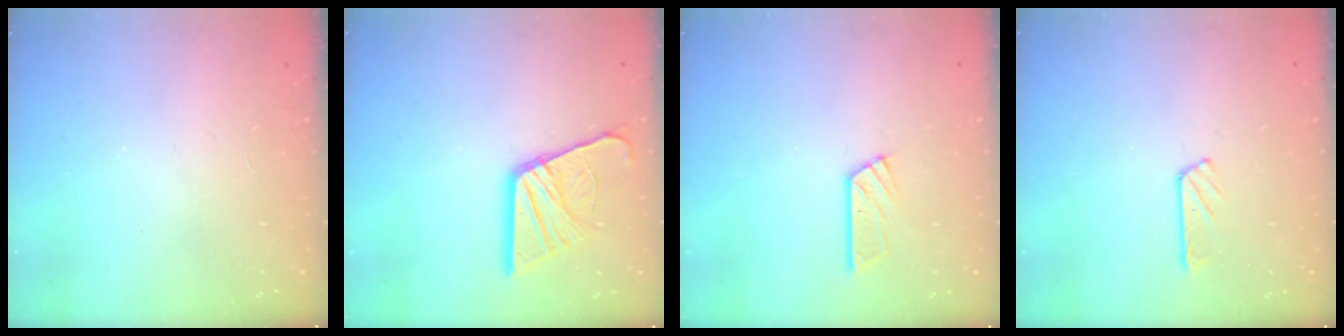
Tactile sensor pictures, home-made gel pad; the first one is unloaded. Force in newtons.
{"total": 15.5, "press": 15.4, "slide": 1.5}
{"total": 6.9, "press": 6.9, "slide": 0.6}
{"total": 2.9, "press": 2.9, "slide": 0.3}